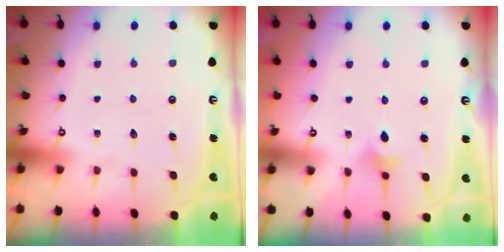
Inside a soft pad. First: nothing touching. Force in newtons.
{"total": 4.2, "press": 4.1, "slide": 1.0}